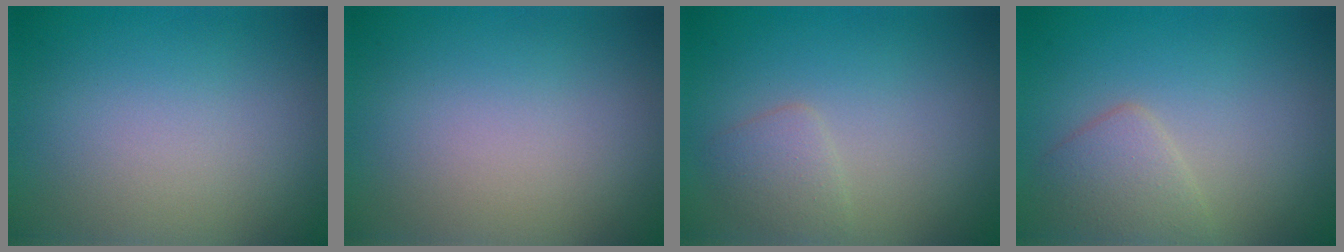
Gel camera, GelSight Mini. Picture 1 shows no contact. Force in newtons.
{"total": 0.0}
{"total": 1.7, "press": 1.7, "slide": 0.0}
{"total": 2.5, "press": 2.5, "slide": 0.2}